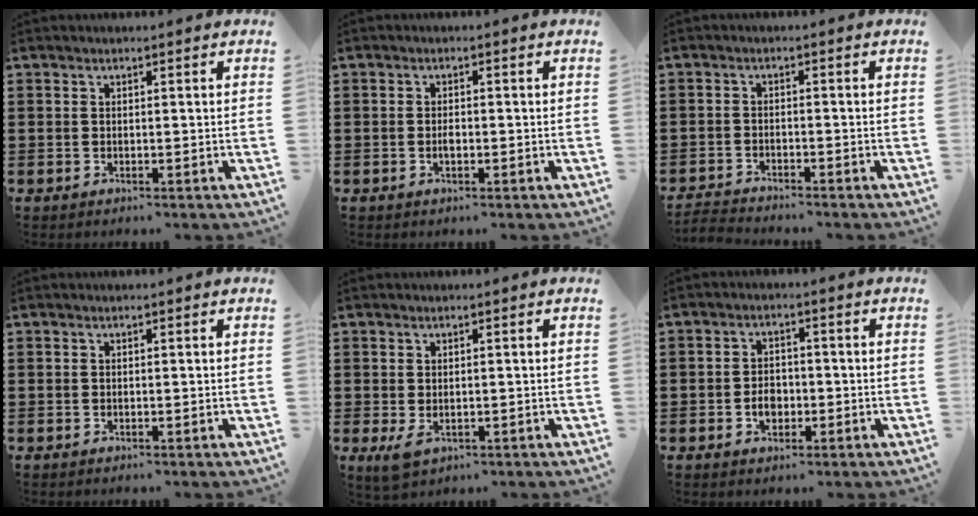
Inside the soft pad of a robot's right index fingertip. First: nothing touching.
{"total": 1.3, "force": [-0.4, 0.6, 1.1], "torque": [-0.022, -0.002, -0.006]}
{"total": 2.1, "force": [-2.1, 0.0, -0.2], "torque": [-0.001, 0.003, -0.046]}
{"total": 0.0}
{"total": 1.9, "force": [-0.6, 0.9, 1.6], "torque": [-0.043, -0.009, -0.013]}
{"total": 3.3, "force": [-1.0, 2.5, 2.0], "torque": [-0.033, 0.001, -0.022]}